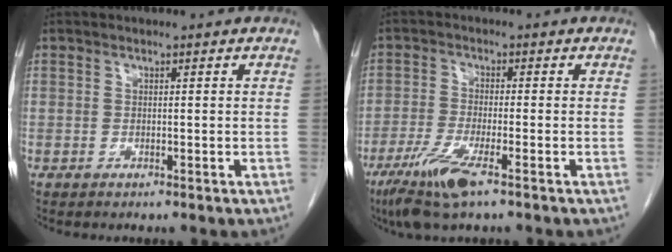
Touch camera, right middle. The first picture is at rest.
{"total": 7.4, "force": [-4.4, 0.6, 5.9], "torque": [-0.126, -0.021, -0.083]}